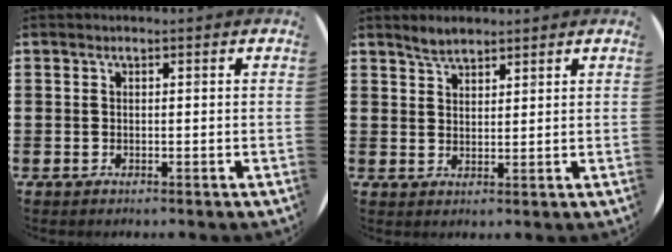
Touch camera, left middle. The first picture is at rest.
{"total": 2.7, "force": [2.5, 0.9, 0.5], "torque": [-0.014, 0.005, 0.048]}